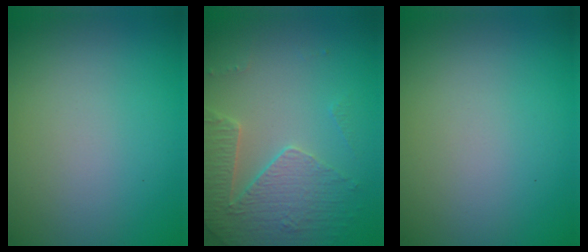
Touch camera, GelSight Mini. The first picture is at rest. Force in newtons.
{"total": 3.7, "press": 3.6, "slide": 0.8}
{"total": 0.0}